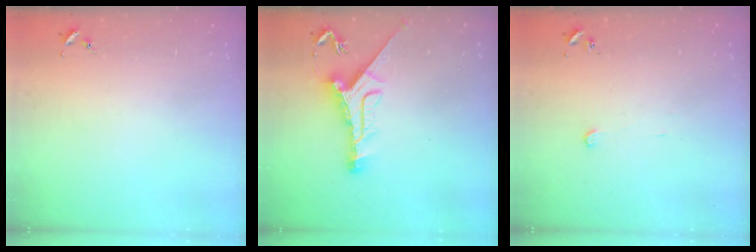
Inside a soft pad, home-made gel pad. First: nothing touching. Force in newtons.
{"total": 11.2, "press": 11.2, "slide": 0.9}
{"total": 2.4, "press": 2.4, "slide": 0.2}